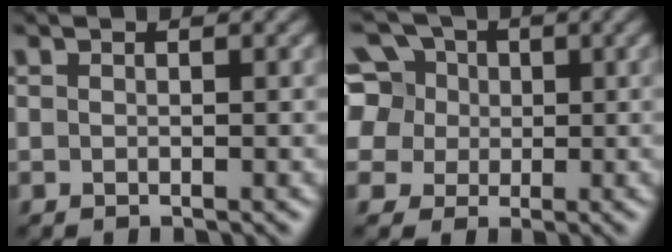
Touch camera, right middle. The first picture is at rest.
{"total": 10.3, "force": [3.3, 8.9, 4.2], "torque": [-0.109, 0.044, 0.039]}